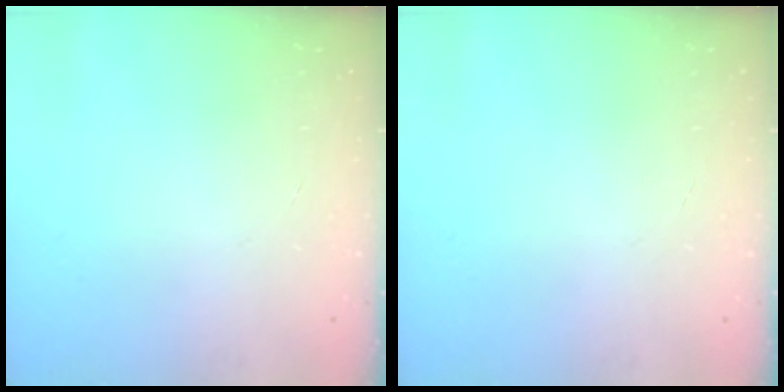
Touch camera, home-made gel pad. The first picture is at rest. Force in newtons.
{"total": 0.0}